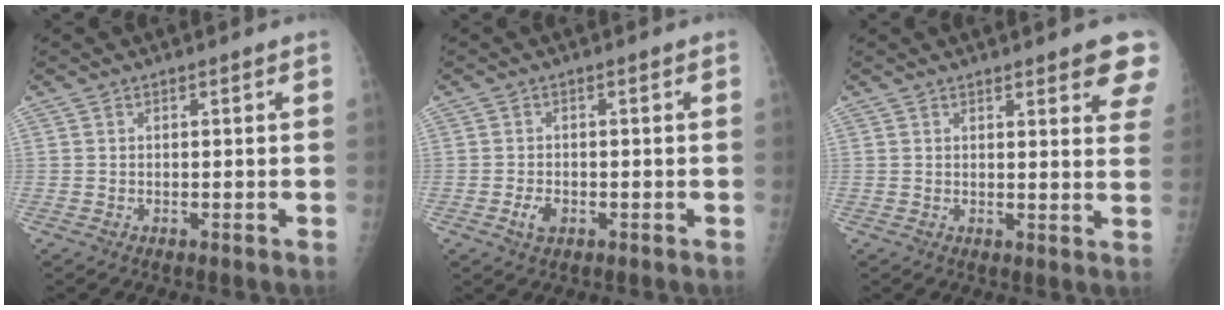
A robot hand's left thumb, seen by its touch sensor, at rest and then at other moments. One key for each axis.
{"total": 2.6, "fx": -1.0, "fy": 1.6, "fz": 1.7, "tx": -0.032, "ty": 0.002, "tz": -0.017}
{"total": 7.6, "fx": 5.4, "fy": 1.7, "fz": 5.1, "tx": -0.038, "ty": -0.022, "tz": 0.055}